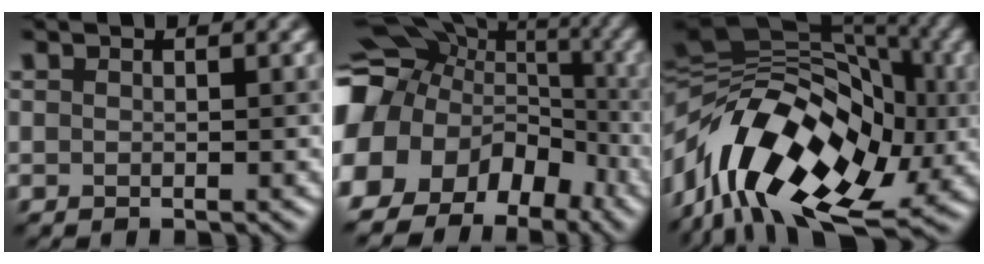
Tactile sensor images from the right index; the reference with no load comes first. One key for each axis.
{"total": 16.2, "fx": -5.4, "fy": 13.4, "fz": 7.4, "tx": -0.162, "ty": 0.006, "tz": -0.083}
{"total": 17.0, "fx": -3.5, "fy": 11.0, "fz": 12.5, "tx": -0.219, "ty": 0.021, "tz": -0.072}